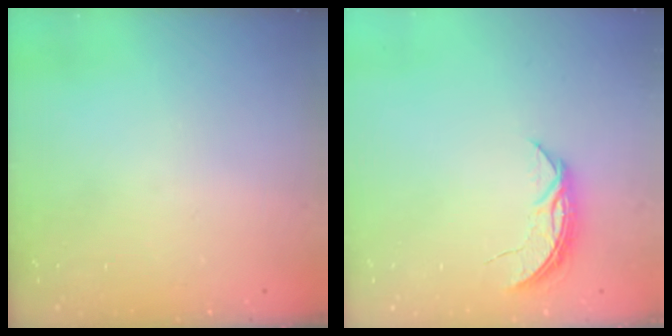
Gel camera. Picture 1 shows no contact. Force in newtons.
{"total": 5.9, "press": 5.8, "slide": 0.5}